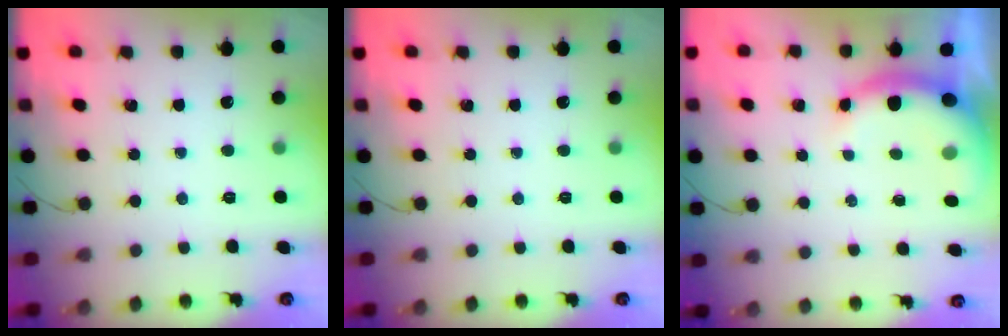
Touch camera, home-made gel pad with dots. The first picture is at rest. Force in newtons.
{"total": 0.0}
{"total": 8.6, "press": 8.5, "slide": 0.8}